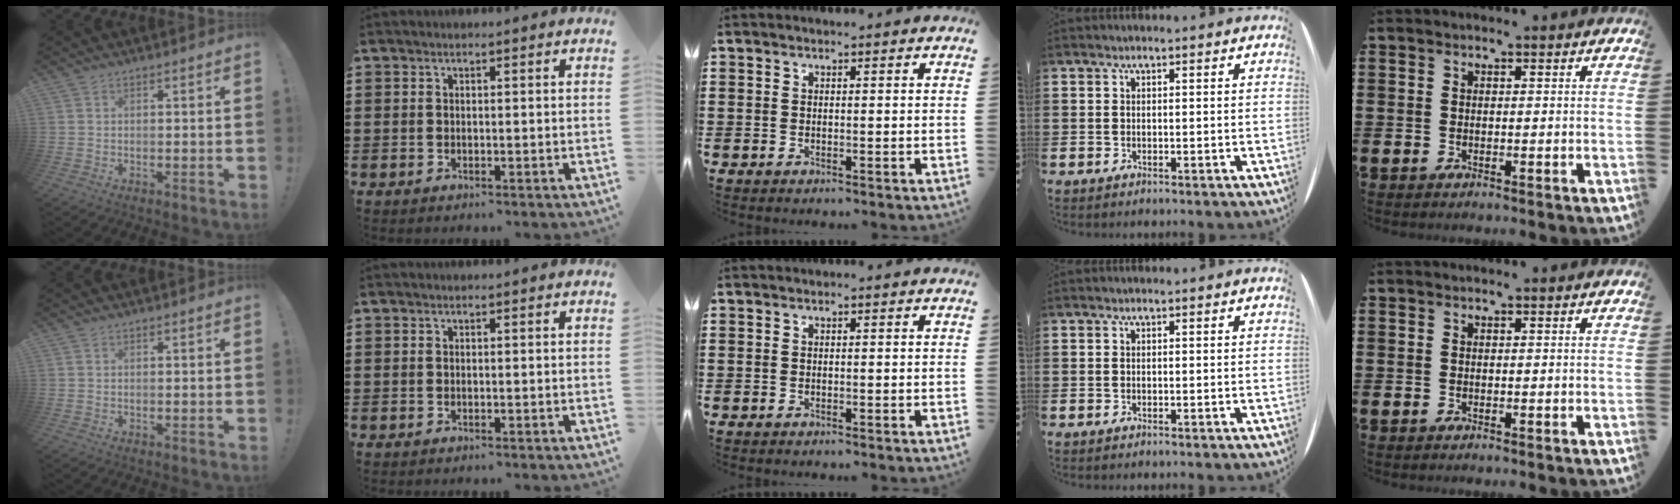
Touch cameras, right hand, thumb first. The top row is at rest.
{}